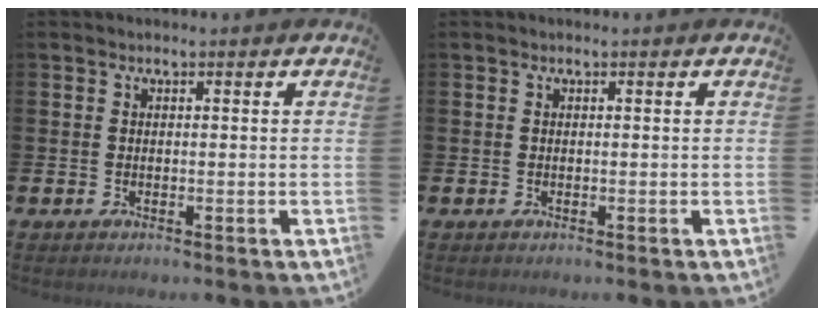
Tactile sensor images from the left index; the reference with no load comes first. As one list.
[{"total": 0.0}]